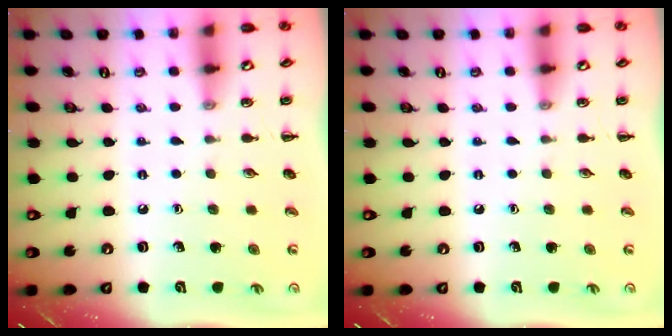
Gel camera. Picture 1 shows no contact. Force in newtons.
{"total": 0.0}